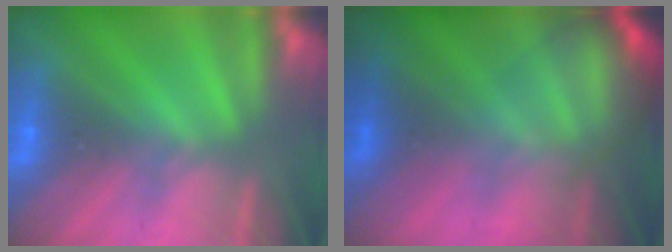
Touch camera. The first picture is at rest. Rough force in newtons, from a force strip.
{"total": 5.9}